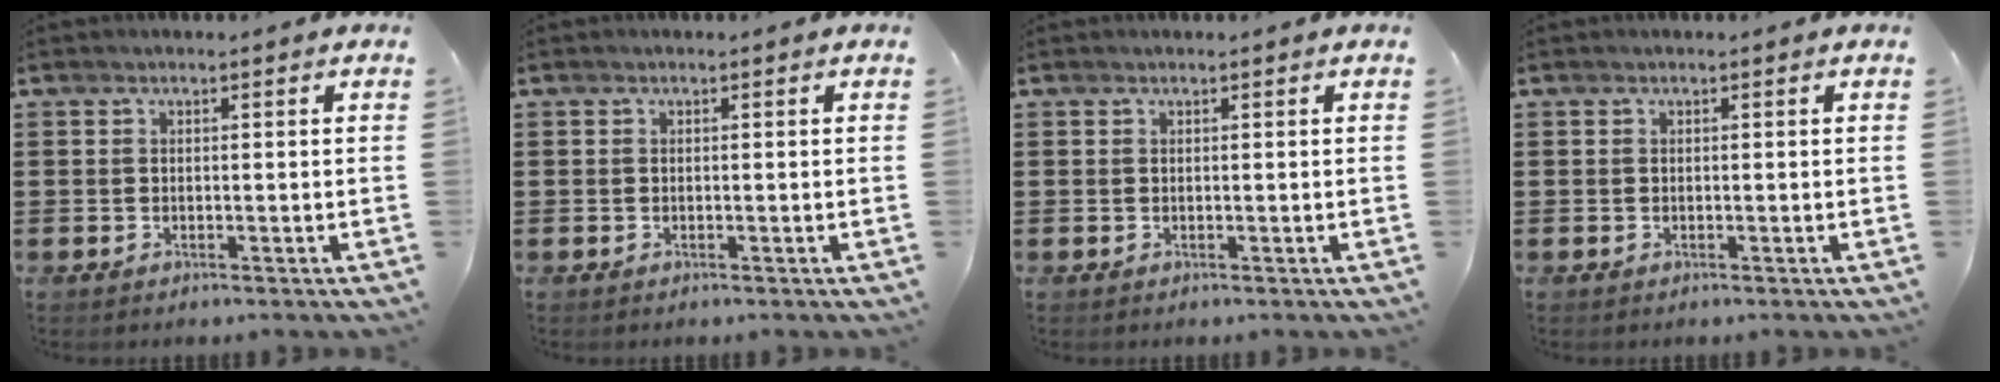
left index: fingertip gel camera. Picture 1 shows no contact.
{"total": 0.0}
{"total": 0.0}
{"total": 0.0}